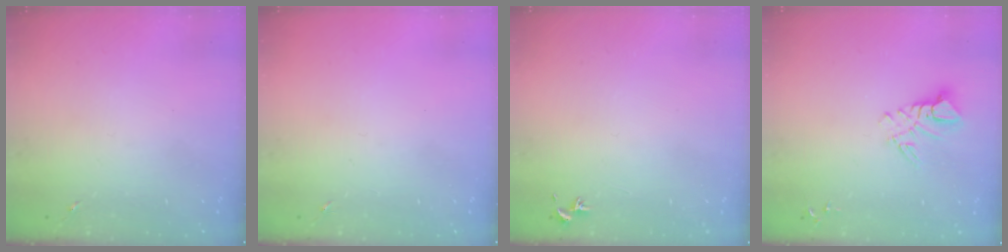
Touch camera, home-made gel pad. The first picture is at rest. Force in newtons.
{"total": 0.0}
{"total": 0.8, "press": 0.7, "slide": 0.3}
{"total": 7.5, "press": 7.5, "slide": 0.7}